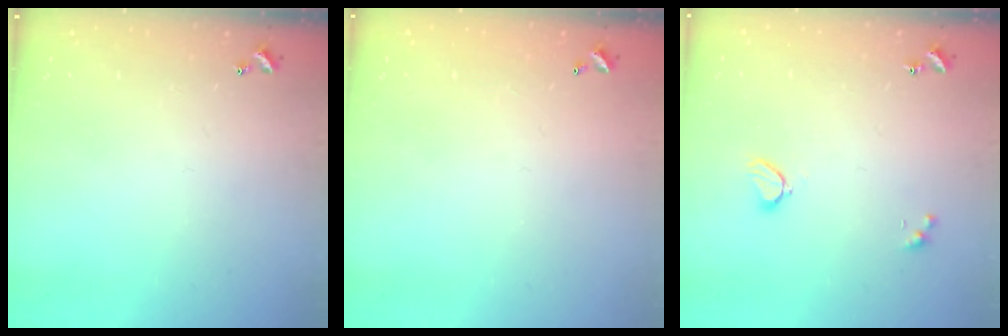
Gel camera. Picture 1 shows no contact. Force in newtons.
{"total": 2.9, "press": 2.9, "slide": 0.1}
{"total": 1.8, "press": 1.7, "slide": 0.4}